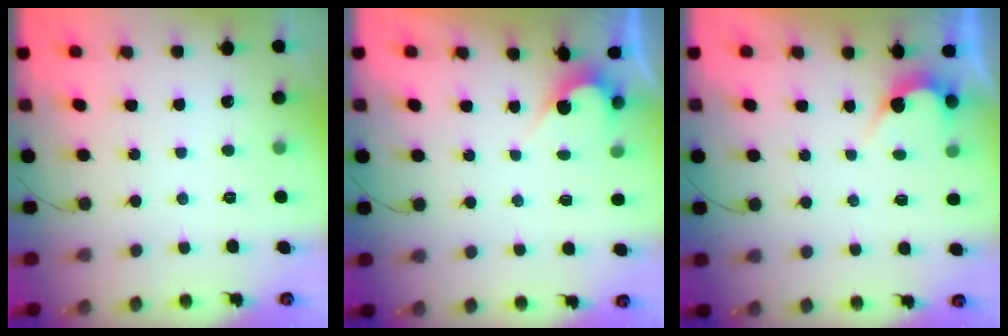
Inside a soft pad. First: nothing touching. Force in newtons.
{"total": 2.7, "press": 2.7, "slide": 0.1}
{"total": 2.7, "press": 2.7, "slide": 0.2}